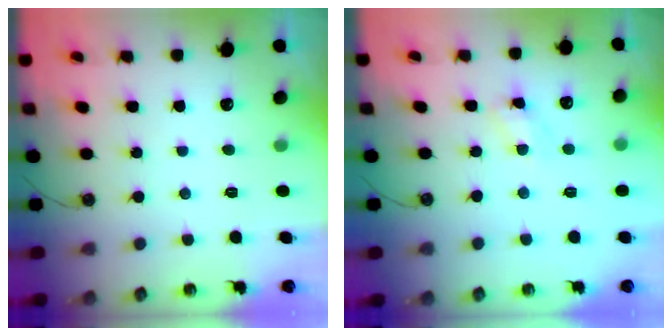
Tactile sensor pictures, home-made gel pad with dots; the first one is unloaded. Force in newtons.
{"total": 4.9, "press": 4.9, "slide": 0.3}